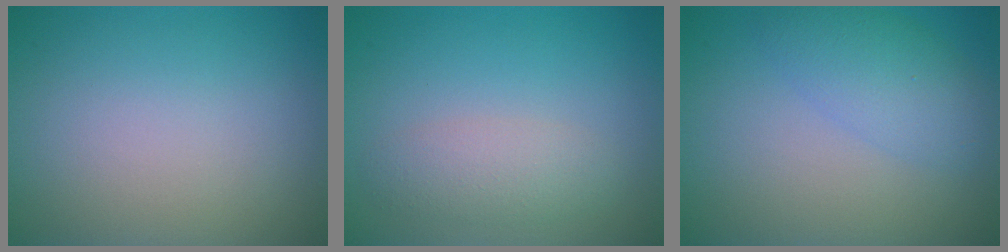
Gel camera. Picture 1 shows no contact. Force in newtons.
{"total": 2.4, "press": 2.4, "slide": 0.2}
{"total": 3.5, "press": 3.5, "slide": 0.2}